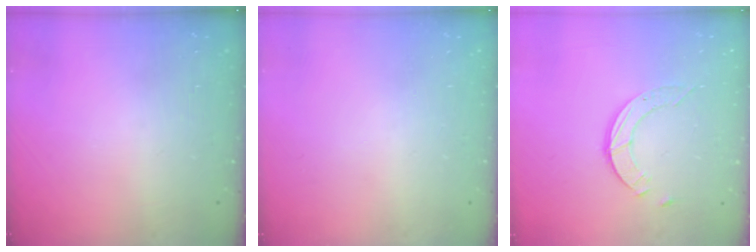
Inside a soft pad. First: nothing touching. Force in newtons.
{"total": 0.0}
{"total": 4.0, "press": 4.0, "slide": 0.2}